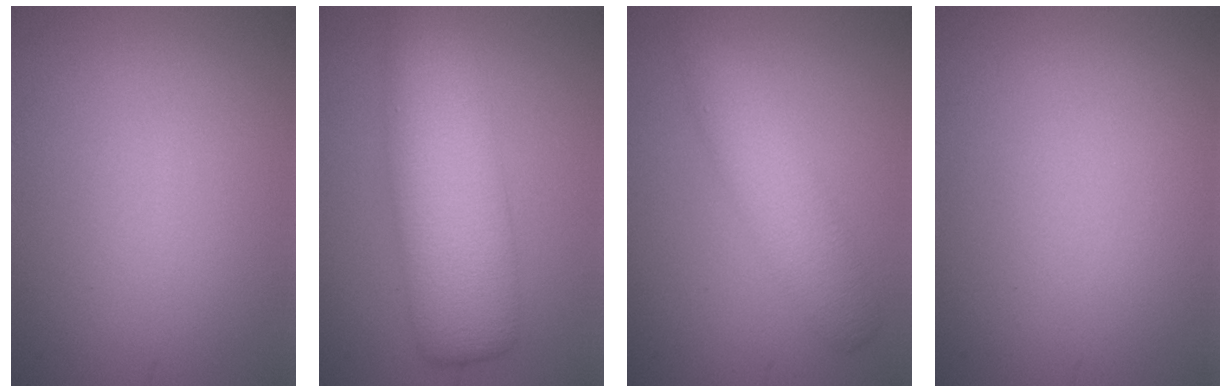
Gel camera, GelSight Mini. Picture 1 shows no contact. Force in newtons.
{"total": 8.5, "press": 8.5, "slide": 0.2}
{"total": 3.9, "press": 3.9, "slide": 0.0}
{"total": 0.0}